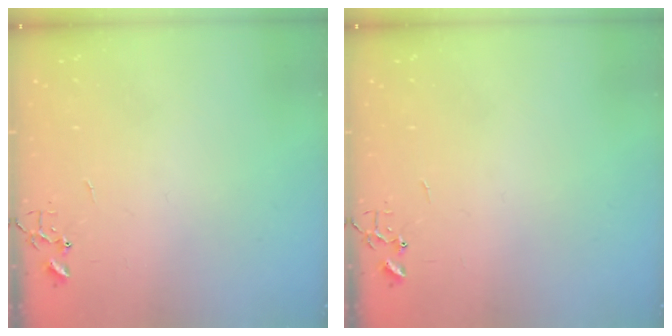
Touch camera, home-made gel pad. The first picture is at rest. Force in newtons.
{"total": 0.0}